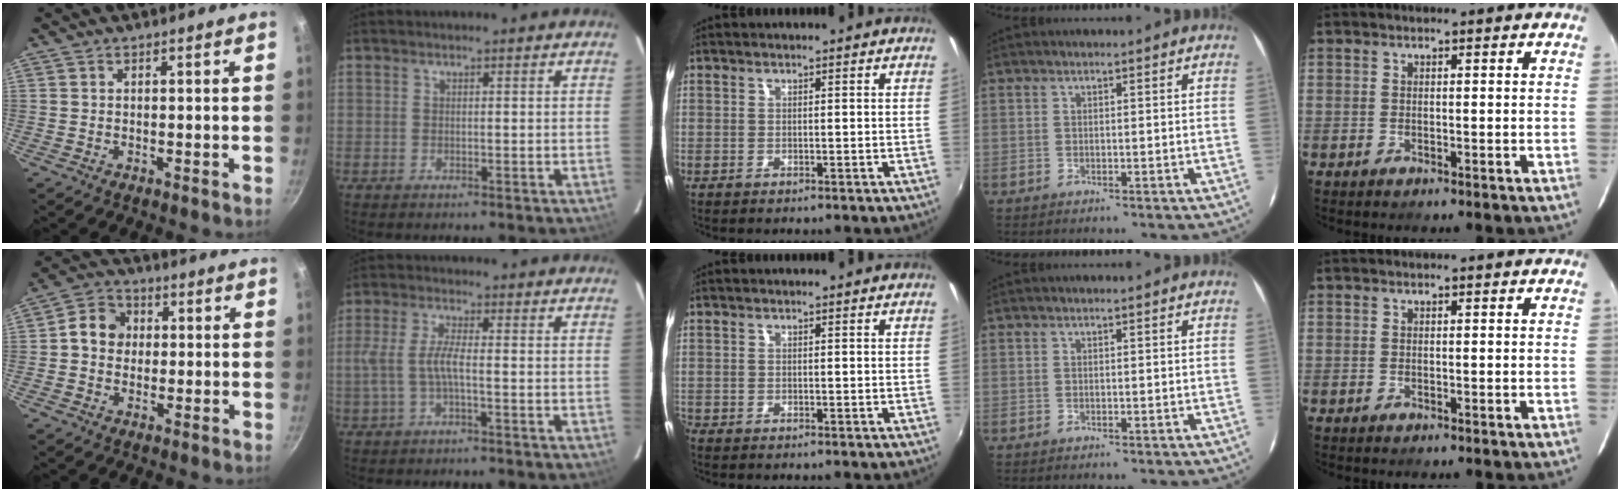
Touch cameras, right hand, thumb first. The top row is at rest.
{"thumb": {"total": 7.1, "force": [0.6, 6.1, 3.6], "torque": [-0.034, 0.013, -0.008]}, "index": {"total": 5.1, "force": [-1.1, 0.9, 4.9], "torque": [-0.107, 0.002, -0.018]}, "middle": {"total": 0.6, "force": [-0.5, 0.1, 0.2], "torque": [-0.003, -0.005, -0.013]}}